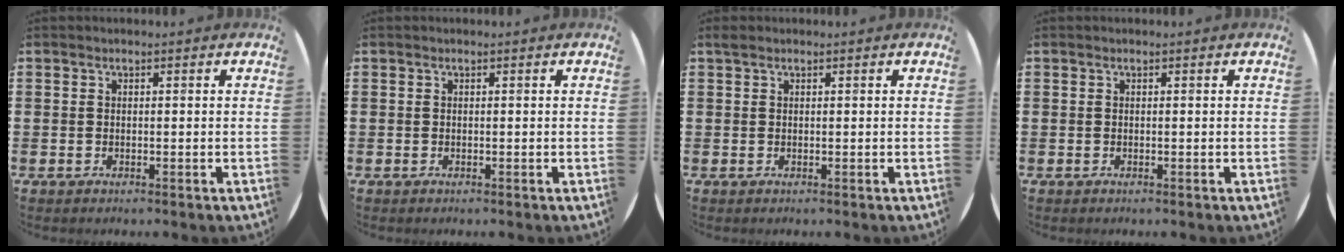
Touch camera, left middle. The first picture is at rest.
{"total": 0.0}
{"total": 0.6, "force": [0.5, 0.3, 0.2], "torque": [0.003, -0.001, 0.008]}
{"total": 0.0}